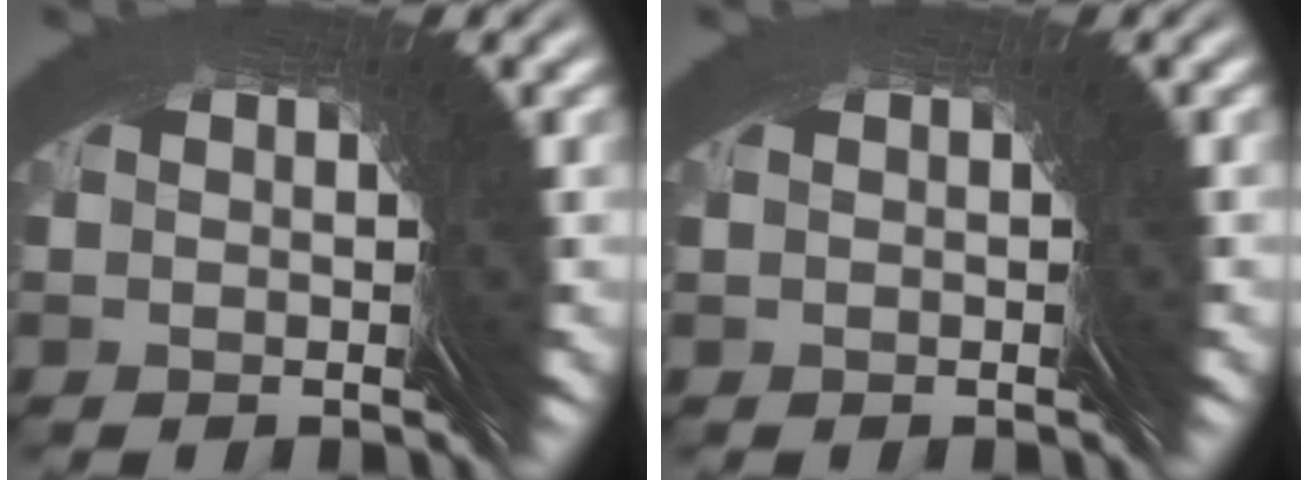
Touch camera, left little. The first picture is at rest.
{"total": 0.6, "force": [0.4, 0.2, 0.4], "torque": [-0.003, 0.006, 0.003]}